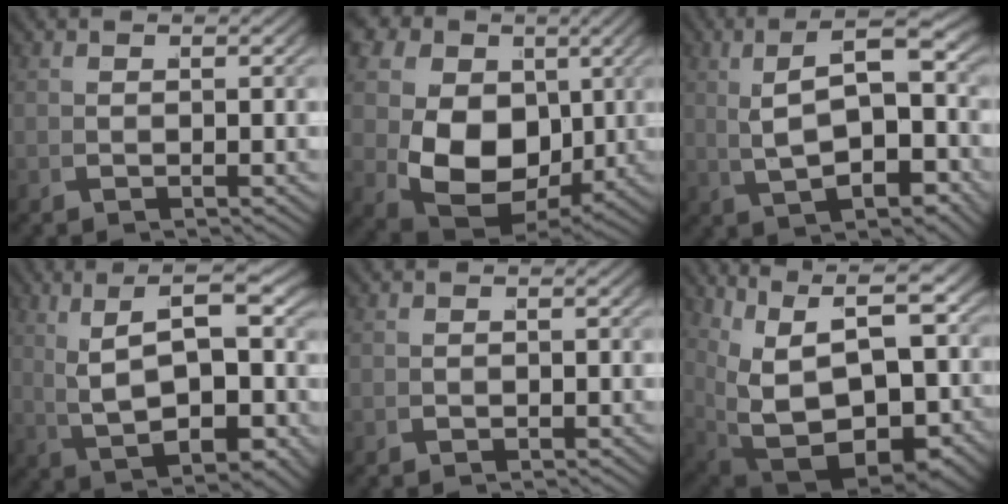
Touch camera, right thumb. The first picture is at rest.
{"total": 15.4, "force": [0.0, 11.9, 9.8], "torque": [-0.210, -0.072, 0.023]}
{"total": 9.0, "force": [1.3, 4.3, 7.8], "torque": [-0.117, 0.009, 0.026]}
{"total": 10.6, "force": [2.2, 5.3, 8.9], "torque": [-0.149, 0.003, 0.043]}
{"total": 0.7, "force": [-0.4, 0.5, 0.0], "torque": [0.004, -0.004, -0.010]}
{"total": 18.2, "force": [-0.6, 12.5, 13.3], "torque": [-0.250, -0.068, 0.014]}